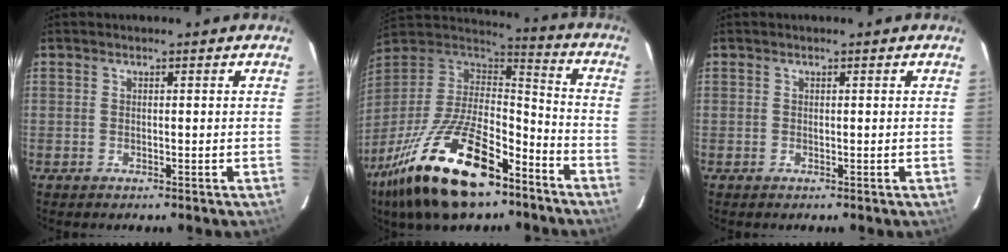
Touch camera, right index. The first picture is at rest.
{"total": 26.5, "force": [-16.1, 10.9, 18.0], "torque": [-0.357, -0.029, -0.269]}
{"total": 0.0}